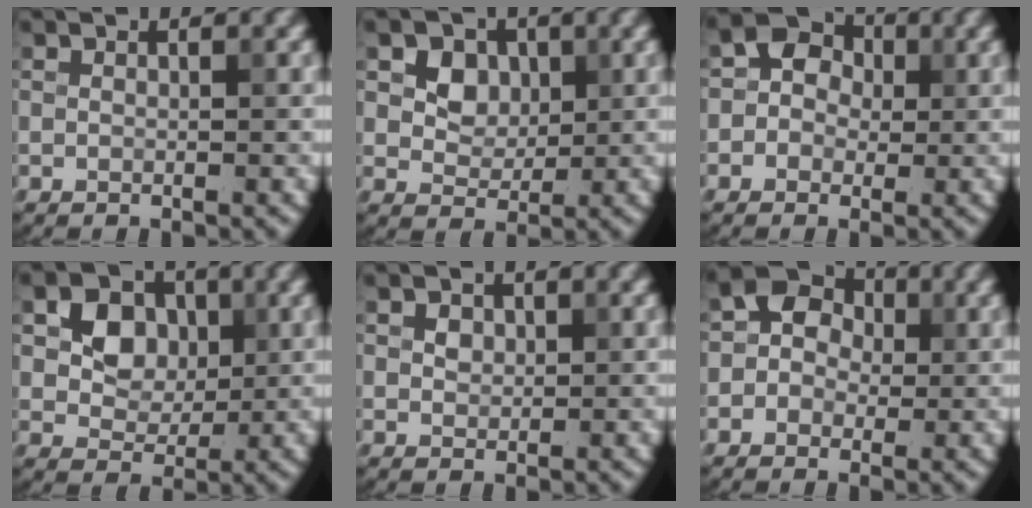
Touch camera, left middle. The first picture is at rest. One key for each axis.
{"total": 3.2, "fx": 0.8, "fy": 2.6, "fz": 1.7, "tx": -0.033, "ty": -0.005, "tz": 0.019}
{"total": 4.0, "fx": 0.3, "fy": 3.6, "fz": 1.7, "tx": -0.004, "ty": 0.024, "tz": -0.017}
{"total": 4.0, "fx": 0.6, "fy": 3.3, "fz": 2.2, "tx": -0.038, "ty": 0.002, "tz": 0.007}
{"total": 3.1, "fx": 1.6, "fy": 2.0, "fz": 1.7, "tx": -0.042, "ty": 0.012, "tz": 0.021}
{"total": 4.6, "fx": 0.4, "fy": 4.1, "fz": 2.0, "tx": -0.009, "ty": 0.030, "tz": -0.020}